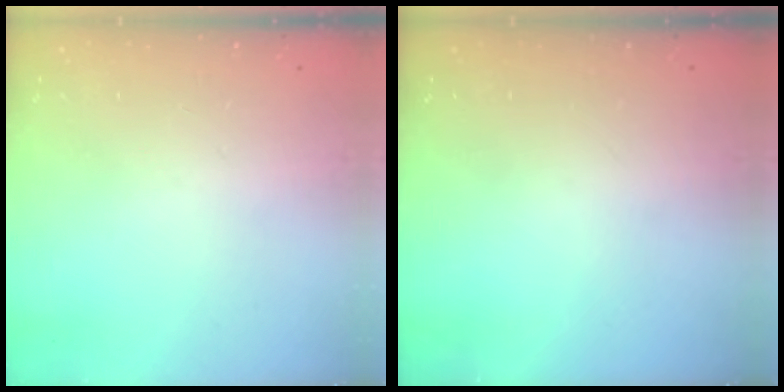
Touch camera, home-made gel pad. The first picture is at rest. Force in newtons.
{"total": 0.0}